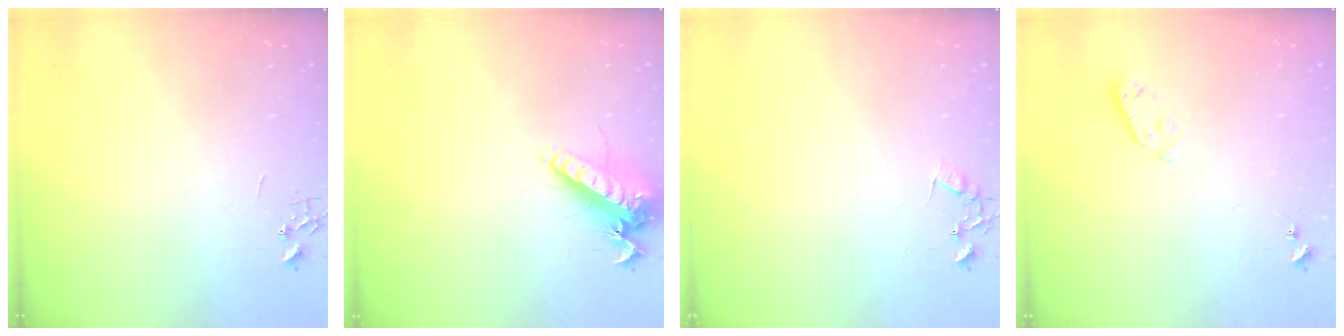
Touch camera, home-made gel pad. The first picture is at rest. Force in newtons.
{"total": 15.9, "press": 15.5, "slide": 3.3}
{"total": 7.1, "press": 7.1, "slide": 0.5}
{"total": 3.3, "press": 3.1, "slide": 1.0}